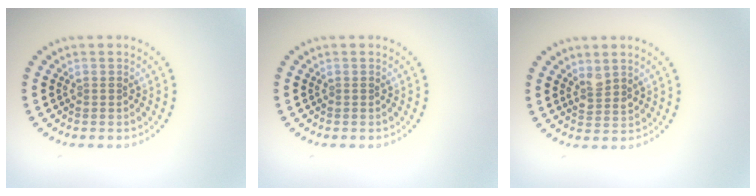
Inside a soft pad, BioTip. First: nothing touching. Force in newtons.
{"total": 0.0}
{"total": 1.7, "press": 1.5, "slide": 0.9}